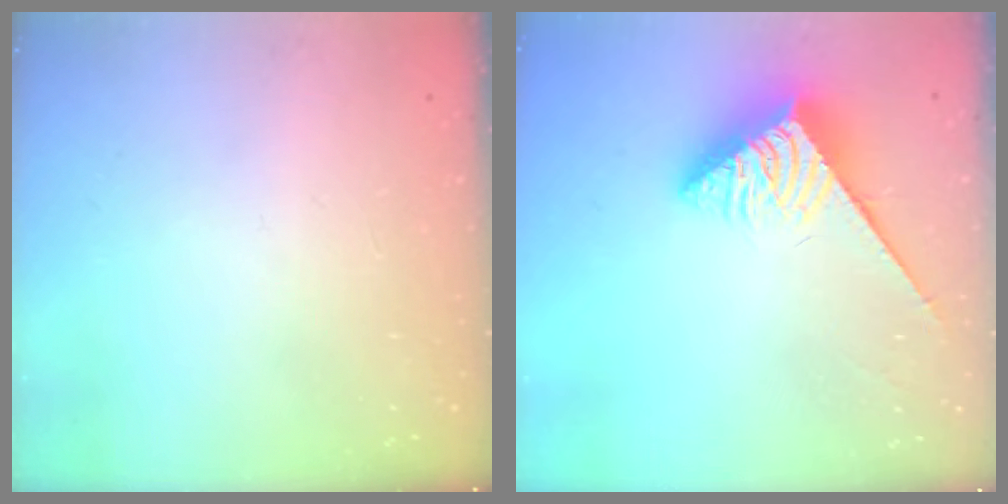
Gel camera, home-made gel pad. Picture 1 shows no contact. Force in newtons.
{"total": 3.8, "press": 3.7, "slide": 0.6}